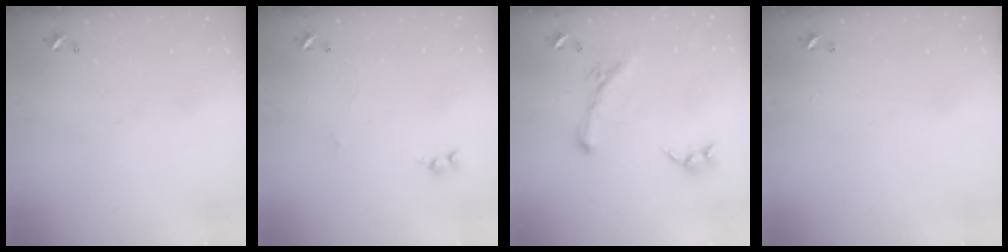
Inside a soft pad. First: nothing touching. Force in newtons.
{"total": 1.6, "press": 1.5, "slide": 0.4}
{"total": 2.5, "press": 2.0, "slide": 1.4}
{"total": 2.6, "press": 2.6, "slide": 0.3}